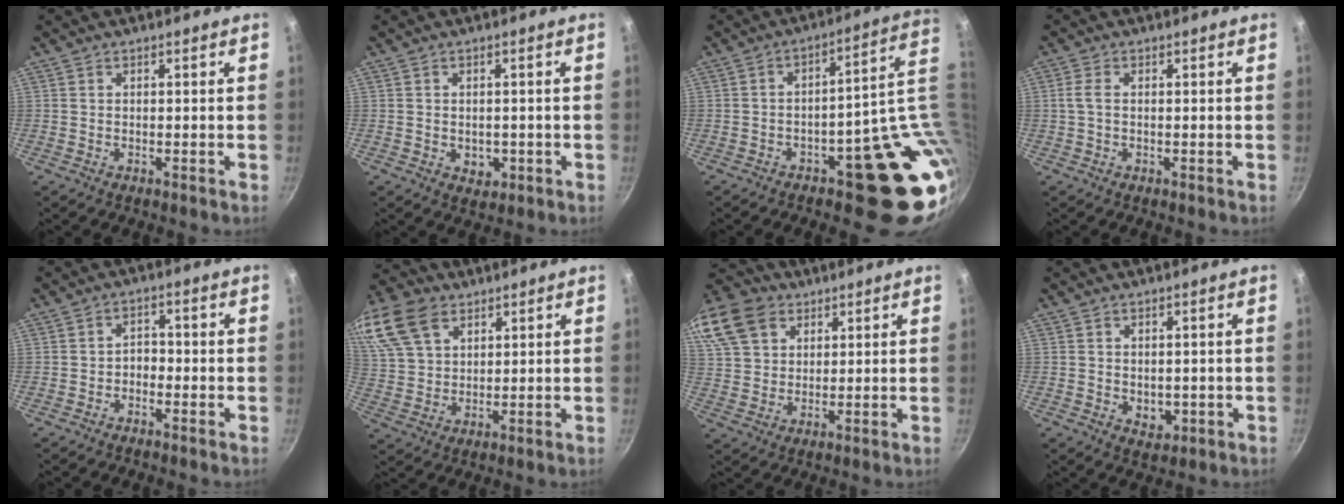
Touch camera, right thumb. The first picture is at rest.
{"total": 3.4, "force": [-0.7, 2.7, 1.9], "torque": [-0.019, 0.003, -0.001]}
{"total": 17.6, "force": [-0.3, 8.6, 15.3], "torque": [-0.112, 0.016, 0.013]}
{"total": 2.3, "force": [0.1, 1.3, 1.9], "torque": [-0.047, 0.005, -0.001]}
{"total": 2.4, "force": [-1.2, 1.6, 1.2], "torque": [-0.005, 0.017, -0.023]}
{"total": 17.9, "force": [9.6, 11.7, 9.6], "torque": [-0.209, 0.008, 0.188]}
{"total": 21.7, "force": [11.2, 15.7, 9.9], "torque": [-0.244, 0.029, 0.214]}
{"total": 3.5, "force": [-0.1, 2.8, 2.1], "torque": [-0.022, -0.005, 0.005]}